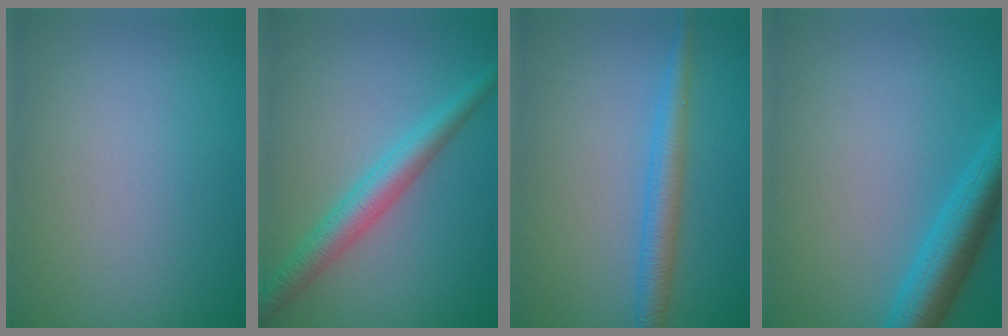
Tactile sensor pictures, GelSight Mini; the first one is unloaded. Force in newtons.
{"total": 3.6, "press": 3.6, "slide": 0.0}
{"total": 3.0, "press": 3.0, "slide": 0.1}
{"total": 5.3, "press": 5.3, "slide": 0.3}